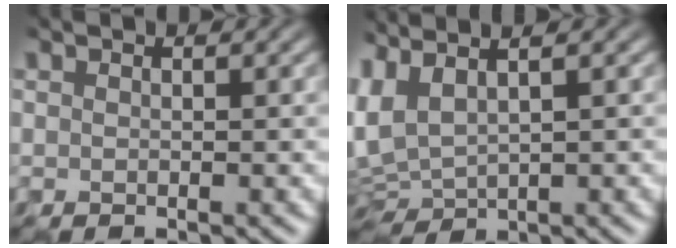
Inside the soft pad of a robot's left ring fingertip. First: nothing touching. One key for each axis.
{"total": 3.2, "fx": 1.8, "fy": 1.3, "fz": 2.3, "tx": -0.070, "ty": 0.013, "tz": 0.038}